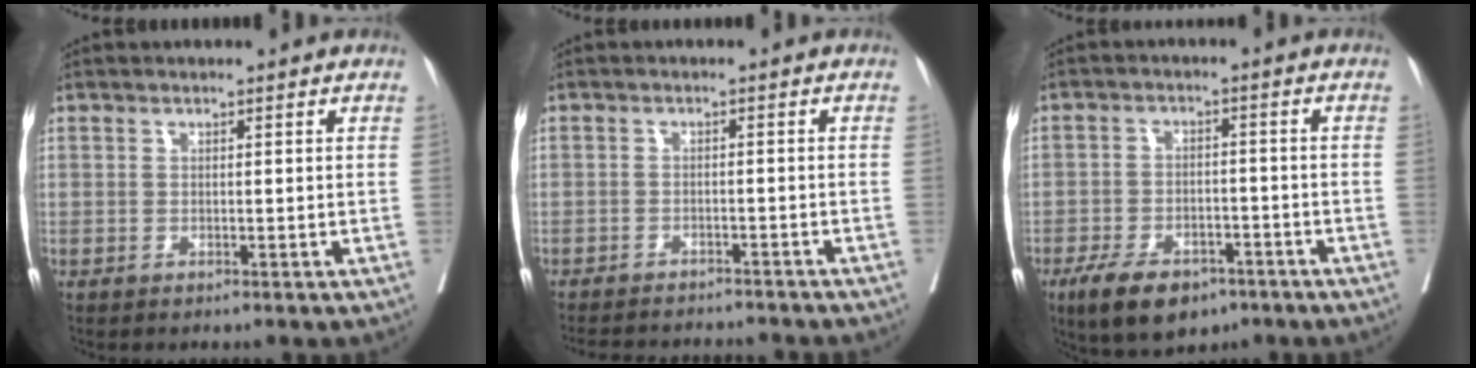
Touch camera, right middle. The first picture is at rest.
{"total": 11.9, "force": [-11.2, 2.0, 3.6], "torque": [-0.054, -0.004, -0.138]}
{"total": 10.0, "force": [-6.7, 4.9, 5.6], "torque": [-0.092, -0.003, -0.108]}